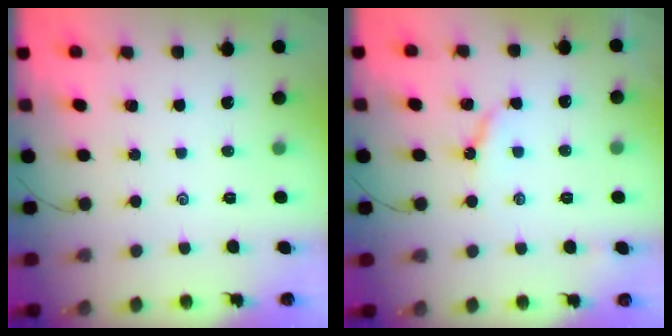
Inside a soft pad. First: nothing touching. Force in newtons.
{"total": 4.5, "press": 4.5, "slide": 0.2}